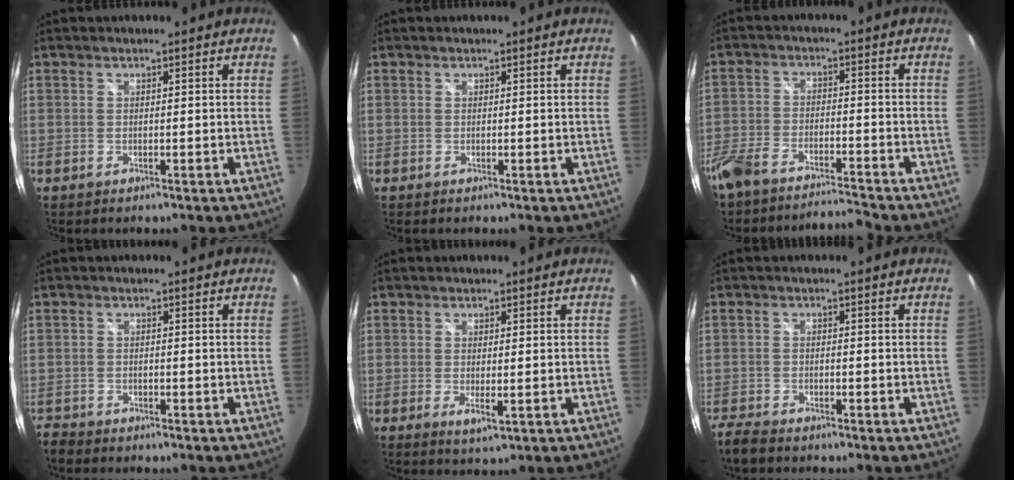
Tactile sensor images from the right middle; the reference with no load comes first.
{"total": 0.0}
{"total": 8.8, "force": [-8.2, 1.4, 2.8], "torque": [-0.079, -0.009, -0.156]}
{"total": 2.8, "force": [-2.7, 0.8, 0.4], "torque": [-0.021, -0.012, -0.058]}
{"total": 2.6, "force": [-0.4, 0.4, 2.6], "torque": [-0.045, -0.011, -0.005]}
{"total": 4.2, "force": [-3.9, 0.8, 1.6], "torque": [-0.049, -0.020, -0.081]}